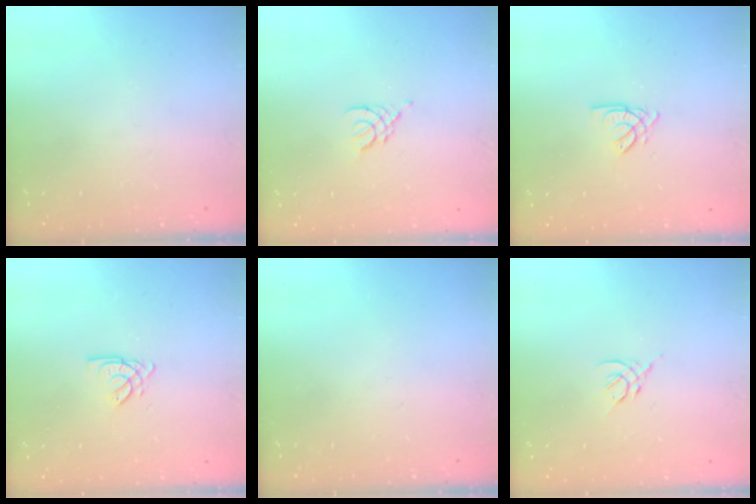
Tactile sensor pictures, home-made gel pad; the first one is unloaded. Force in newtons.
{"total": 3.0, "press": 3.0, "slide": 0.6}
{"total": 2.6, "press": 2.6, "slide": 0.1}
{"total": 2.6, "press": 2.6, "slide": 0.1}
{"total": 0.0}
{"total": 3.1, "press": 3.0, "slide": 0.8}